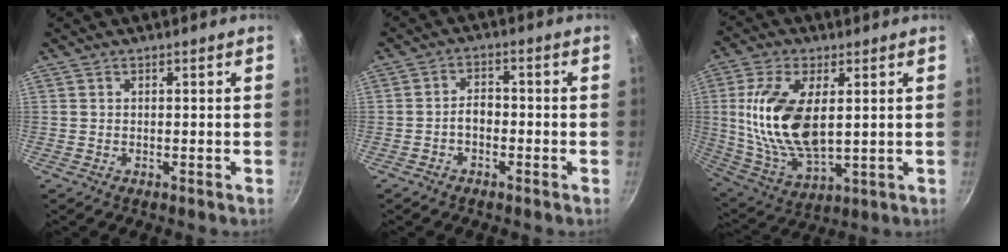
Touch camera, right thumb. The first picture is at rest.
{"total": 3.5, "force": [-1.4, 2.3, 2.2], "torque": [-0.024, 0.023, -0.028]}
{"total": 17.1, "force": [2.7, 8.7, 14.5], "torque": [-0.281, -0.015, 0.059]}